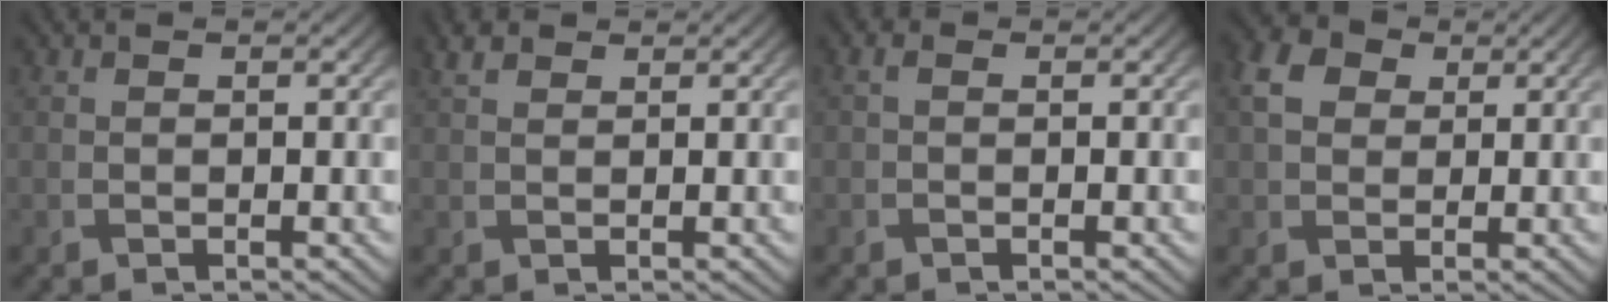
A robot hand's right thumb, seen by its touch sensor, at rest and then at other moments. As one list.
[{"total": 1.7, "force": [1.3, 0.7, 1.0], "torque": [-0.025, 0.008, 0.027]}, {"total": 0.8, "force": [0.0, 0.4, 0.7], "torque": [-0.016, 0.001, -0.002]}, {"total": 5.1, "force": [1.5, 4.0, 2.8], "torque": [-0.079, 0.011, 0.023]}]